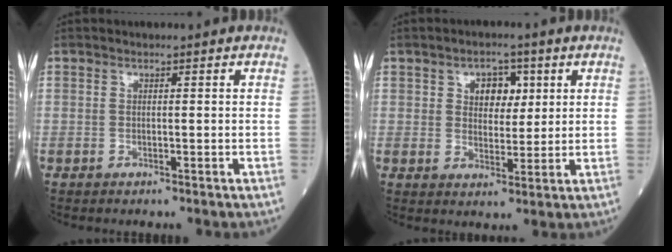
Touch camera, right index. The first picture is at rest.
{"total": 5.1, "force": [1.9, 3.2, 3.4], "torque": [-0.047, 0.010, 0.031]}